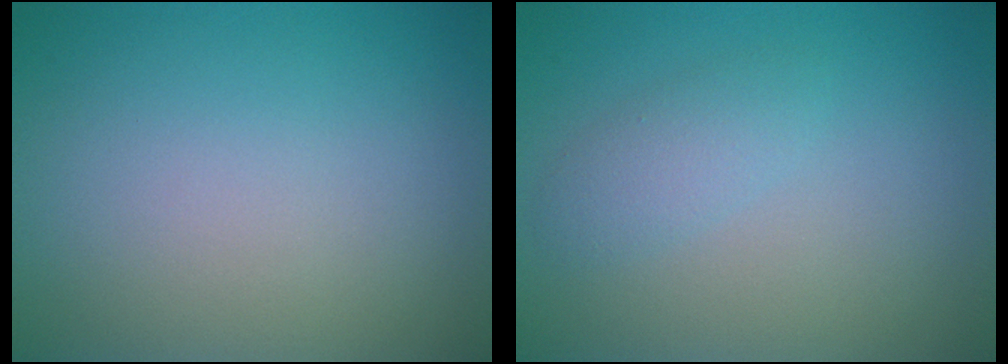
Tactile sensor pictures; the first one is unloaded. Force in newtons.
{"total": 1.6, "press": 1.6, "slide": 0.0}